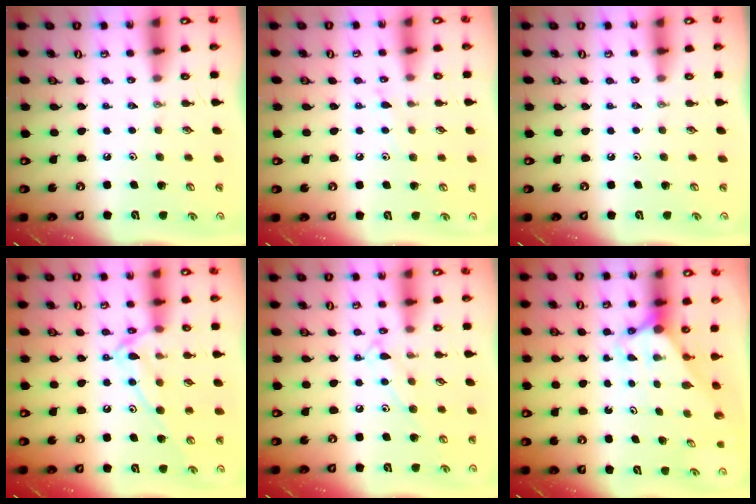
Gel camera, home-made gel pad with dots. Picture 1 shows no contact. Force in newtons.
{"total": 6.3, "press": 6.2, "slide": 0.7}
{"total": 0.0}
{"total": 12.8, "press": 12.7, "slide": 0.8}
{"total": 9.3, "press": 9.3, "slide": 0.7}
{"total": 2.6, "press": 2.6, "slide": 0.0}